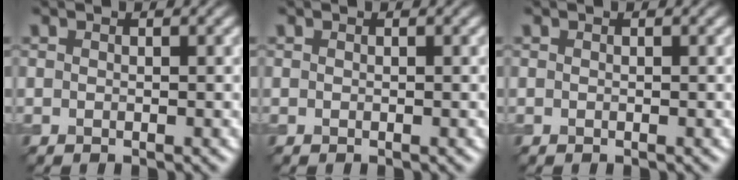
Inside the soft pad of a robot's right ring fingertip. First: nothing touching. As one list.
[{"total": 0.0}, {"total": 0.0}]